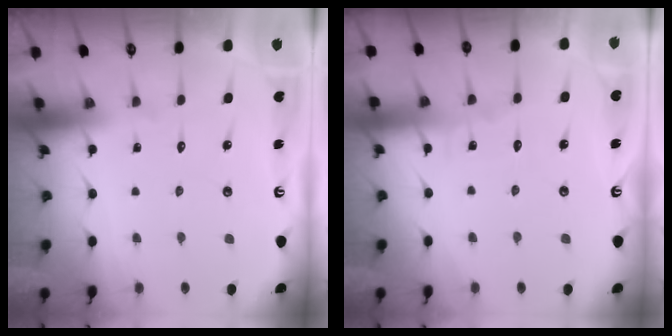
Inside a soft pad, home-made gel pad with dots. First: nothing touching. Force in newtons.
{"total": 4.3, "press": 4.3, "slide": 0.4}